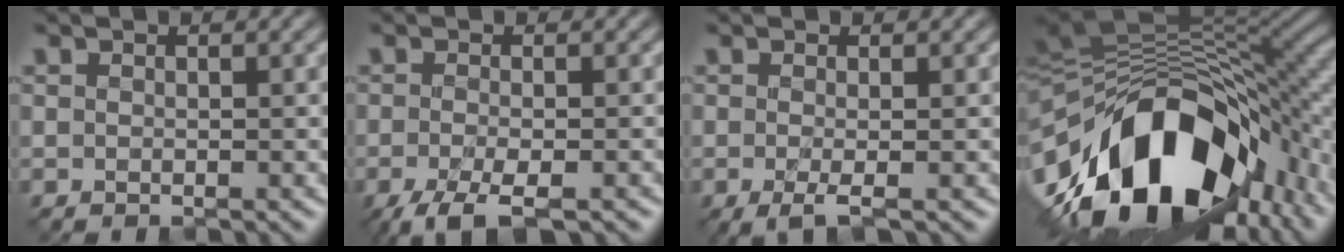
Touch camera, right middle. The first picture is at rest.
{"total": 4.8, "force": [-3.1, 1.3, 3.5], "torque": [-0.068, -0.006, -0.058]}
{"total": 1.7, "force": [-0.6, 0.2, 1.6], "torque": [-0.037, -0.006, -0.010]}
{"total": 17.6, "force": [-6.8, 9.7, 12.9], "torque": [-0.231, -0.011, -0.109]}